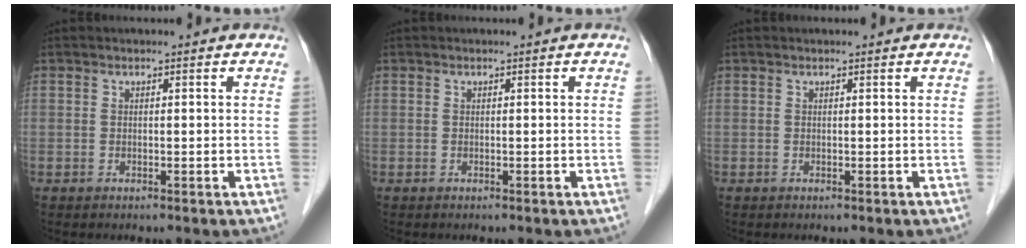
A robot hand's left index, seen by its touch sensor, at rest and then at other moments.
{"total": 0.0}
{"total": 0.6, "force": [0.5, 0.2, 0.3], "torque": [-0.009, 0.012, 0.006]}